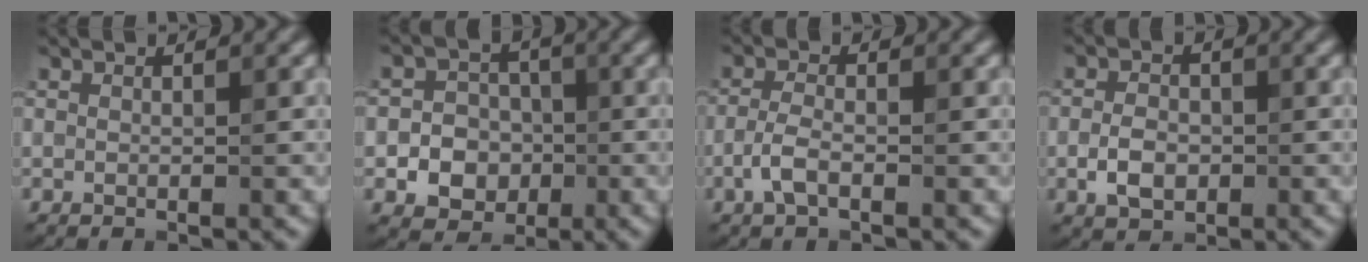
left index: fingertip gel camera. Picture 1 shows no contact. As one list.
[{"total": 5.9, "force": [-1.7, 5.2, 2.3], "torque": [-0.024, 0.010, -0.050]}, {"total": 2.2, "force": [-1.1, 0.6, 1.8], "torque": [-0.044, 0.007, -0.026]}, {"total": 2.8, "force": [-0.9, 1.8, 2.0], "torque": [-0.038, 0.004, -0.019]}]